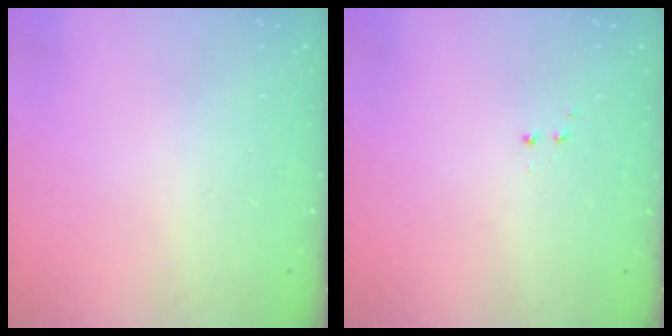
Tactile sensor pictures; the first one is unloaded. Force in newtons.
{"total": 1.2, "press": 1.1, "slide": 0.5}